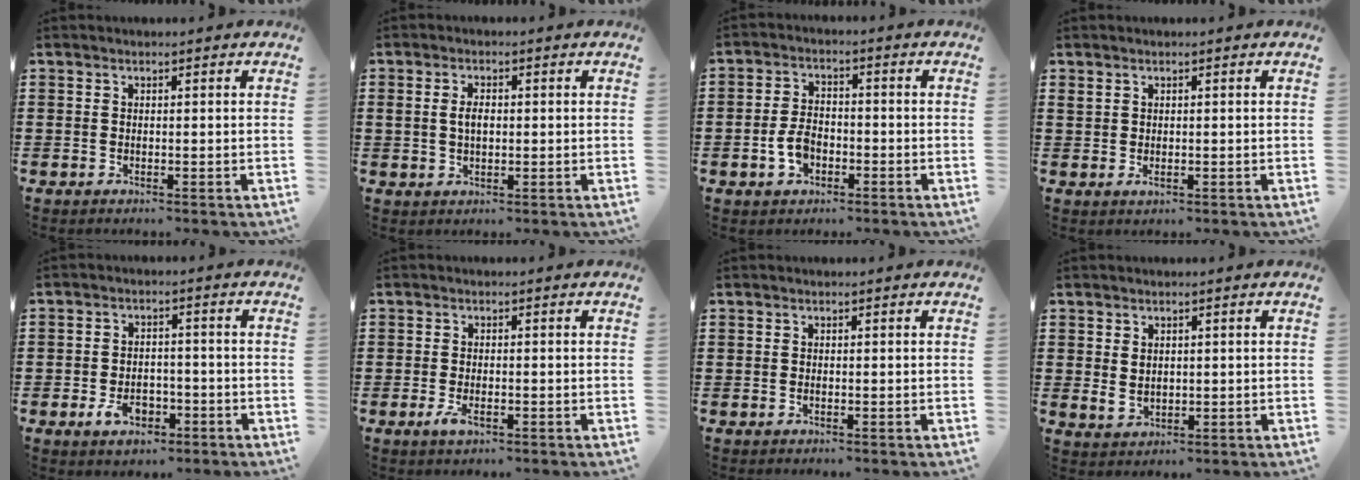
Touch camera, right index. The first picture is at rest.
{"total": 2.8, "force": [0.2, 1.5, 2.3], "torque": [-0.048, 0.006, 0.003]}
{"total": 4.4, "force": [-1.4, 2.8, 3.1], "torque": [-0.079, 0.000, -0.032]}
{"total": 1.2, "force": [0.6, 0.7, 0.7], "torque": [-0.016, 0.003, 0.012]}
{"total": 4.4, "force": [-2.2, 2.8, 2.6], "torque": [-0.041, 0.001, -0.041]}
{"total": 2.2, "force": [-0.8, 0.9, 1.8], "torque": [-0.047, -0.007, -0.019]}
{"total": 0.0}
{"total": 2.0, "force": [1.1, 1.5, 0.9], "torque": [-0.021, 0.007, 0.020]}